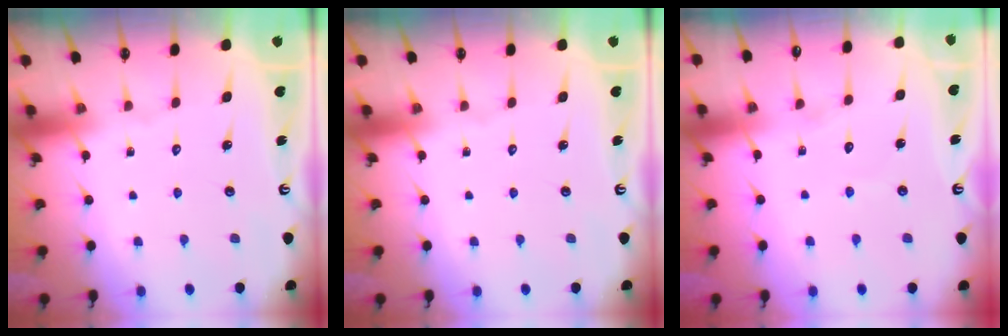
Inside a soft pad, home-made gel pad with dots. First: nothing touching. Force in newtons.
{"total": 0.0}
{"total": 4.4, "press": 4.4, "slide": 0.3}